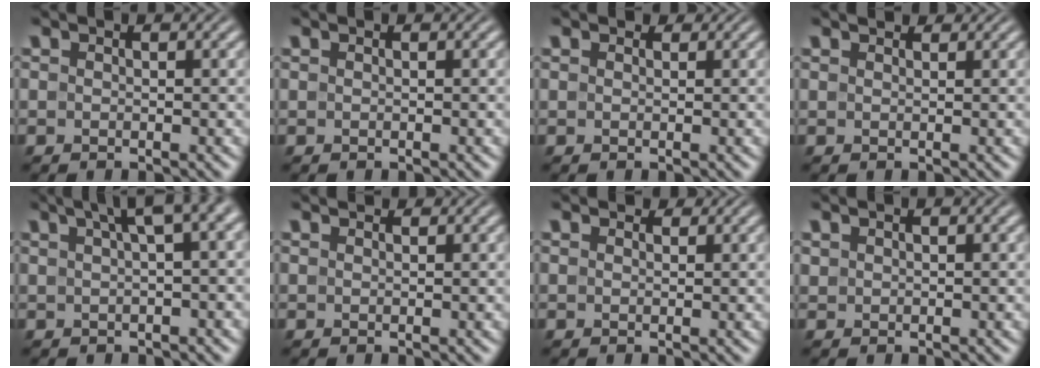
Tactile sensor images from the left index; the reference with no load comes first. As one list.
[{"total": 0.0}, {"total": 1.1, "force": [0.8, 0.6, 0.3], "torque": [-0.007, -0.003, 0.002]}, {"total": 1.5, "force": [1.4, 0.5, 0.4], "torque": [-0.015, 0.001, 0.017]}, {"total": 5.8, "force": [2.3, 1.6, 5.1], "torque": [-0.049, 0.023, 0.037]}, {"total": 1.4, "force": [1.3, 0.4, 0.4], "torque": [-0.012, -0.003, 0.013]}, {"total": 1.6, "force": [1.3, 0.8, 0.5], "torque": [-0.011, -0.004, 0.013]}, {"total": 0.5, "force": [0.4, 0.3, 0.1], "torque": [-0.002, 0.001, 0.013]}]